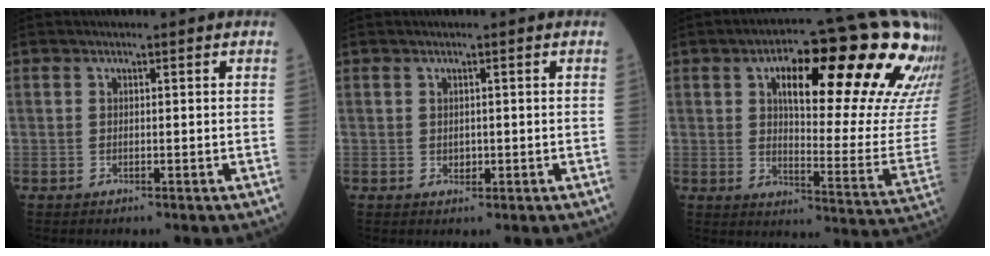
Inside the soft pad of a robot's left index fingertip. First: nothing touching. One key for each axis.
{"total": 0.9, "fx": -0.1, "fy": 0.7, "fz": 0.5, "tx": -0.008, "ty": -0.002, "tz": 0.000}
{"total": 25.7, "fx": 13.0, "fy": 5.4, "fz": 21.5, "tx": -0.256, "ty": 0.027, "tz": 0.178}